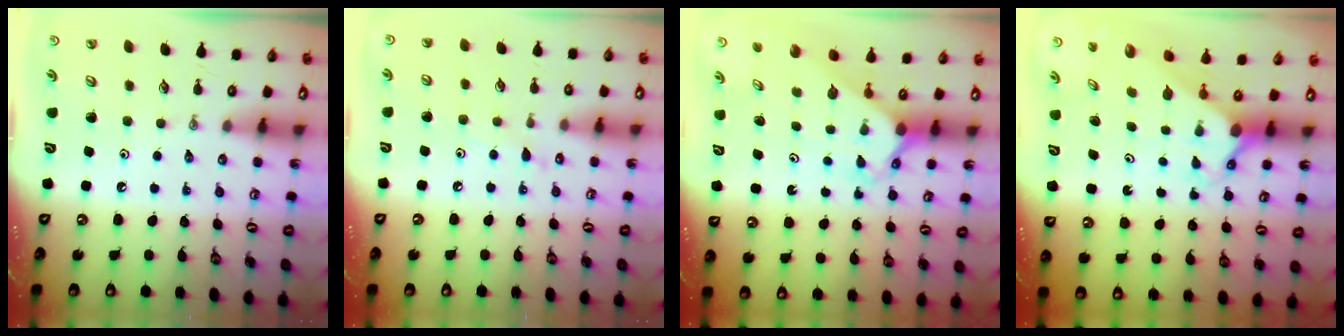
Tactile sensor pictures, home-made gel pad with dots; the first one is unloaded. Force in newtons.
{"total": 5.6, "press": 5.6, "slide": 0.2}
{"total": 2.3, "press": 2.3, "slide": 0.1}
{"total": 2.1, "press": 2.1, "slide": 0.2}